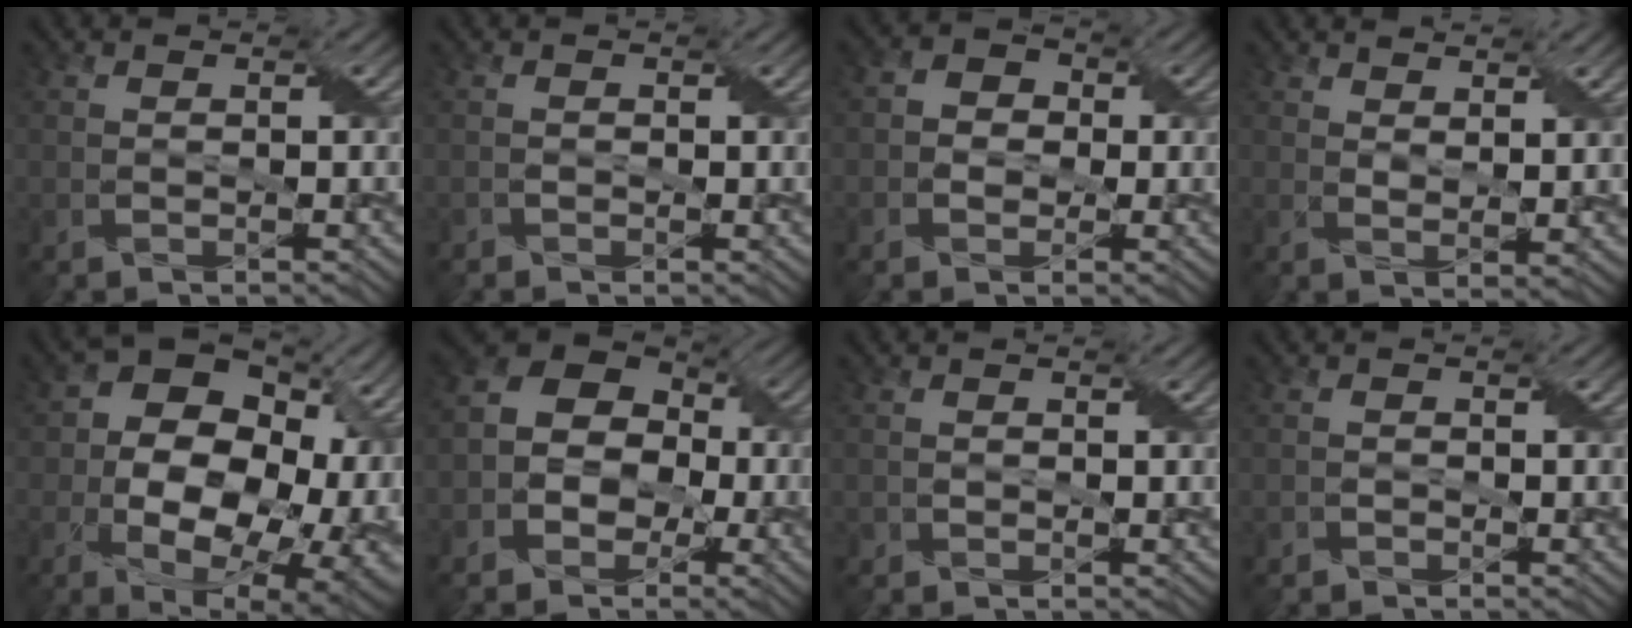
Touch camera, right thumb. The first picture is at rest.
{"total": 0.8, "force": [-0.3, 0.6, 0.3], "torque": [-0.005, -0.003, -0.006]}
{"total": 3.2, "force": [-0.3, 2.9, 1.2], "torque": [-0.023, 0.005, -0.015]}
{"total": 3.2, "force": [2.4, 0.9, 2.0], "torque": [-0.043, -0.003, 0.048]}
{"total": 20.1, "force": [-0.1, 13.7, 14.7], "torque": [-0.216, -0.034, 0.038]}
{"total": 9.7, "force": [-1.6, 7.7, 5.7], "torque": [-0.082, 0.003, -0.049]}
{"total": 1.1, "force": [0.3, 0.9, 0.4], "torque": [-0.013, -0.002, 0.007]}
{"total": 0.8, "force": [-0.4, 0.7, 0.3], "torque": [-0.005, -0.003, -0.006]}